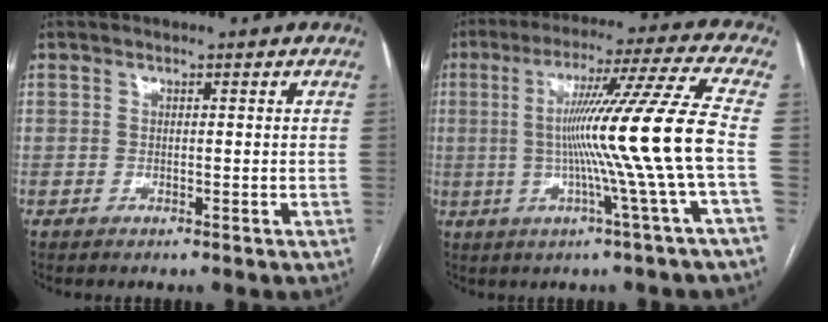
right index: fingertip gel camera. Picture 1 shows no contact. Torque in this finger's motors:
{"motor_torque": [2.06, -0.08, 1.05, 0.21]}